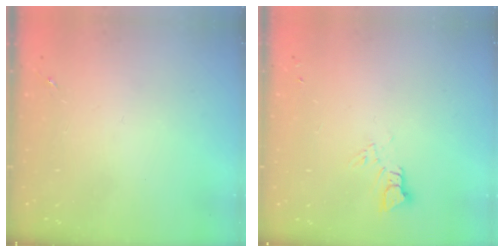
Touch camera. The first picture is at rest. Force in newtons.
{"total": 3.4, "press": 3.4, "slide": 0.2}